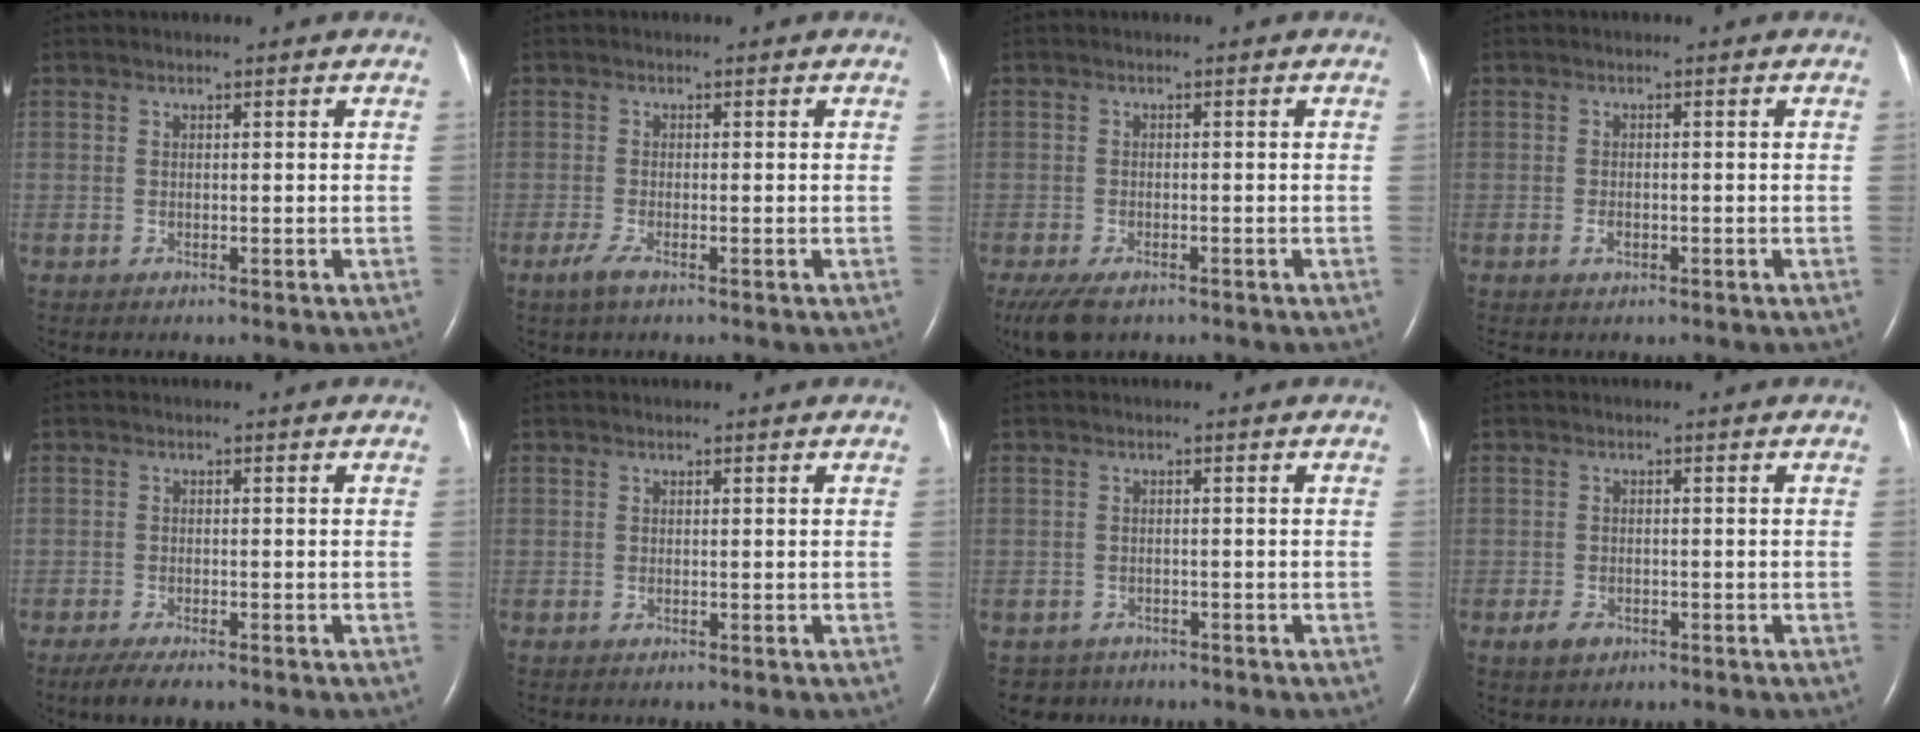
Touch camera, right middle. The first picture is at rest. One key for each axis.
{"total": 2.0, "fx": -1.3, "fy": 0.2, "fz": 1.5, "tx": -0.043, "ty": -0.007, "tz": -0.030}
{"total": 6.3, "fx": -4.4, "fy": 2.7, "fz": 3.6, "tx": -0.070, "ty": -0.012, "tz": -0.074}
{"total": 1.2, "fx": -0.7, "fy": 0.6, "fz": 0.8, "tx": -0.019, "ty": 0.001, "tz": -0.009}
{"total": 4.4, "fx": -3.3, "fy": 1.0, "fz": 2.7, "tx": -0.052, "ty": -0.011, "tz": -0.050}
{"total": 0.0}
{"total": 2.9, "fx": -2.3, "fy": 1.7, "fz": -0.5, "tx": 0.001, "ty": 0.002, "tz": -0.037}
{"total": 2.4, "fx": -1.4, "fy": 1.5, "fz": 1.2, "tx": -0.026, "ty": 0.001, "tz": -0.017}